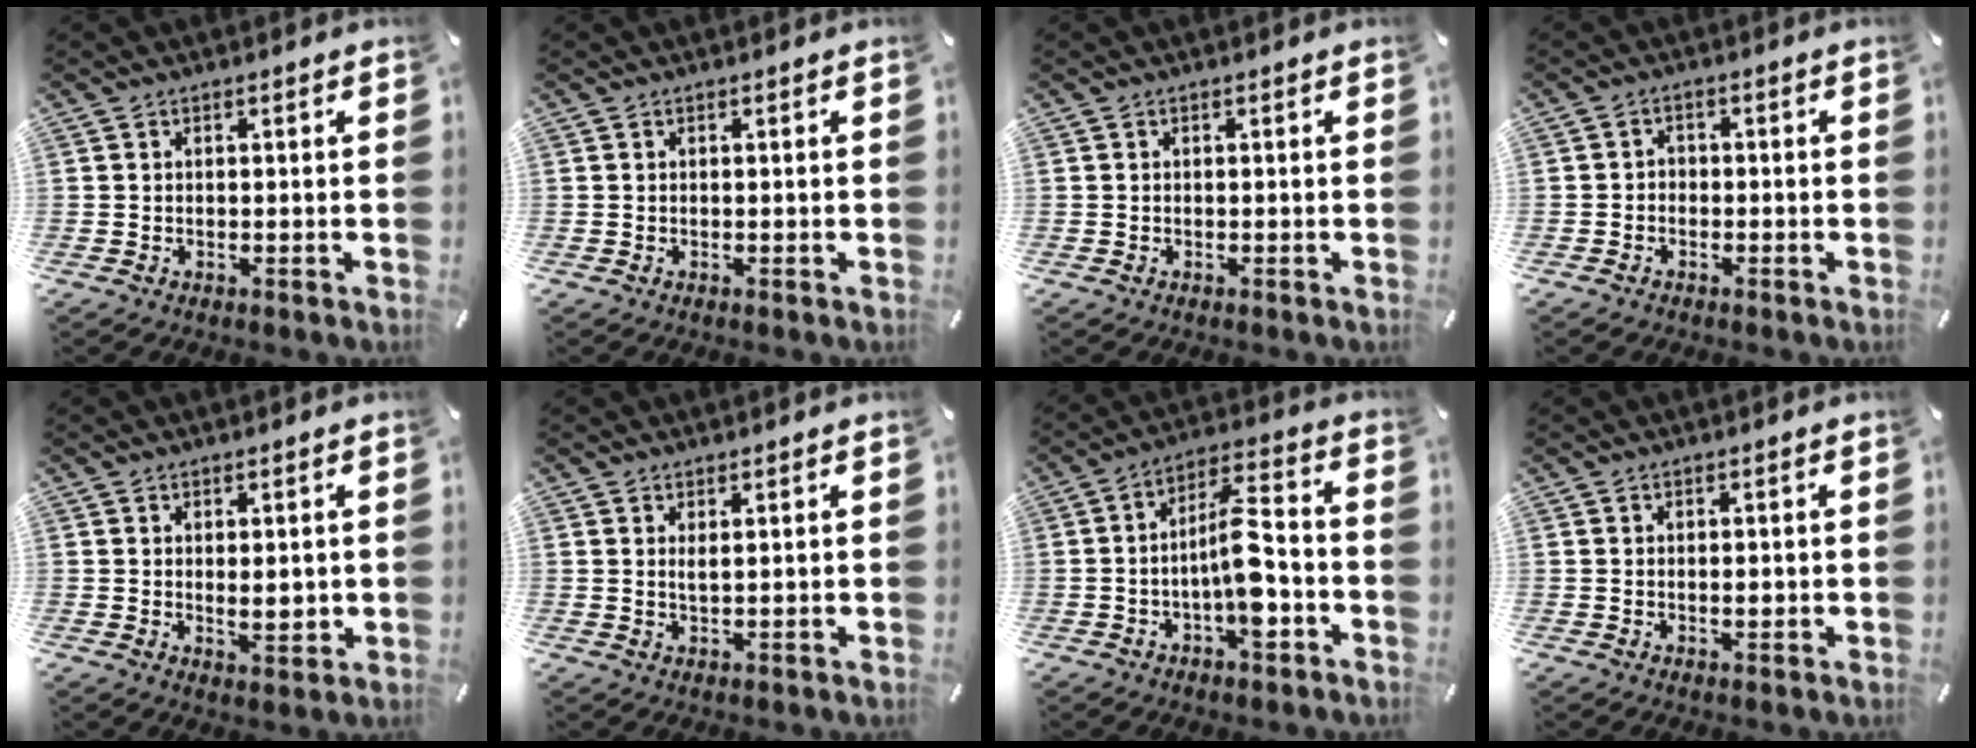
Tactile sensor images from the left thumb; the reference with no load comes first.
{"total": 0.0}
{"total": 0.0}
{"total": 2.2, "force": [-1.3, 1.7, 0.6], "torque": [-0.010, 0.012, -0.029]}
{"total": 3.9, "force": [0.7, 1.9, 3.3], "torque": [-0.049, -0.004, 0.010]}
{"total": 1.7, "force": [0.9, 0.3, 1.4], "torque": [-0.028, 0.000, 0.016]}
{"total": 12.3, "force": [-3.3, 5.0, 10.8], "torque": [-0.173, 0.014, -0.057]}
{"total": 1.2, "force": [0.0, 0.6, 1.1], "torque": [-0.012, -0.002, -0.004]}